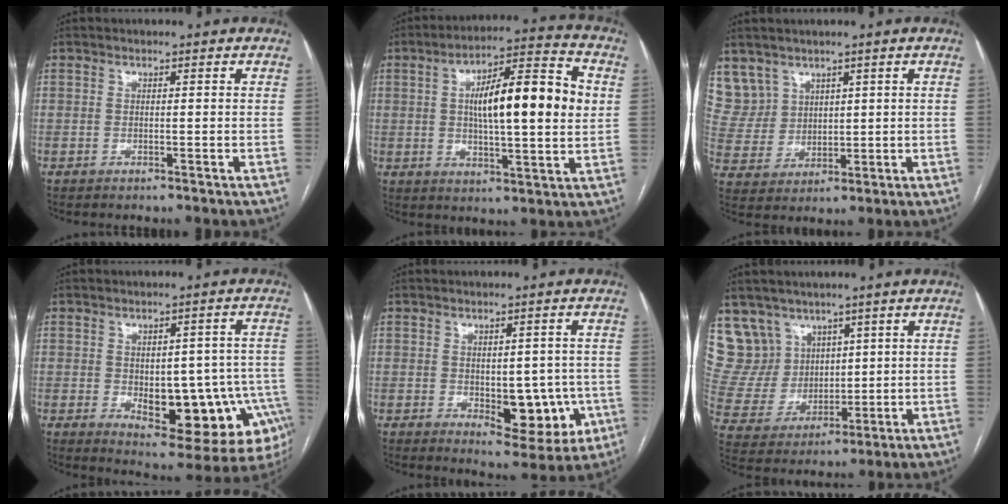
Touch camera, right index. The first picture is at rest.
{"total": 16.7, "force": [2.7, 3.8, 16.0], "torque": [-0.257, 0.027, 0.039]}
{"total": 7.9, "force": [5.2, 5.9, 0.2], "torque": [-0.015, 0.021, 0.123]}
{"total": 17.4, "force": [-4.8, 8.0, 14.6], "torque": [-0.127, 0.023, -0.037]}
{"total": 9.7, "force": [-1.9, 5.1, 8.1], "torque": [-0.084, 0.006, -0.009]}
{"total": 10.0, "force": [6.8, 7.3, 0.6], "torque": [-0.025, 0.033, 0.156]}